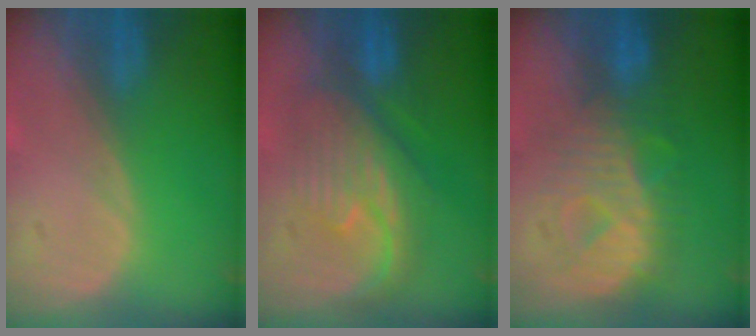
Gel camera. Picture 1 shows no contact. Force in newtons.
{"total": 8.3, "press": 8.3, "slide": 0.2}
{"total": 8.4, "press": 8.4, "slide": 0.1}